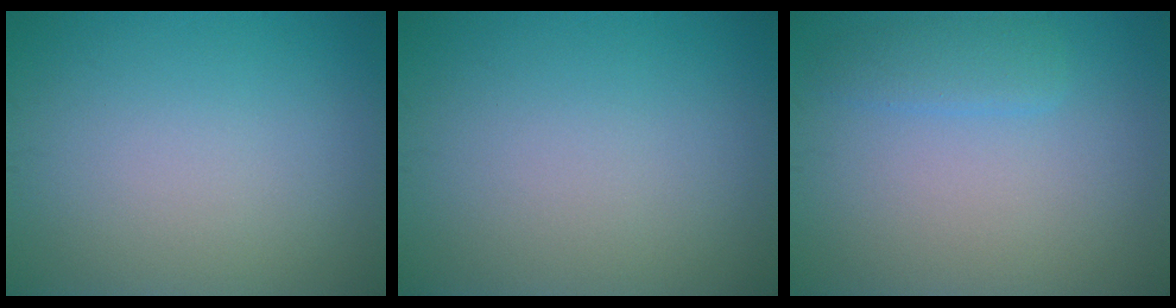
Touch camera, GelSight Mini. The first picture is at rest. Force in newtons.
{"total": 0.0}
{"total": 1.8, "press": 1.8, "slide": 0.2}